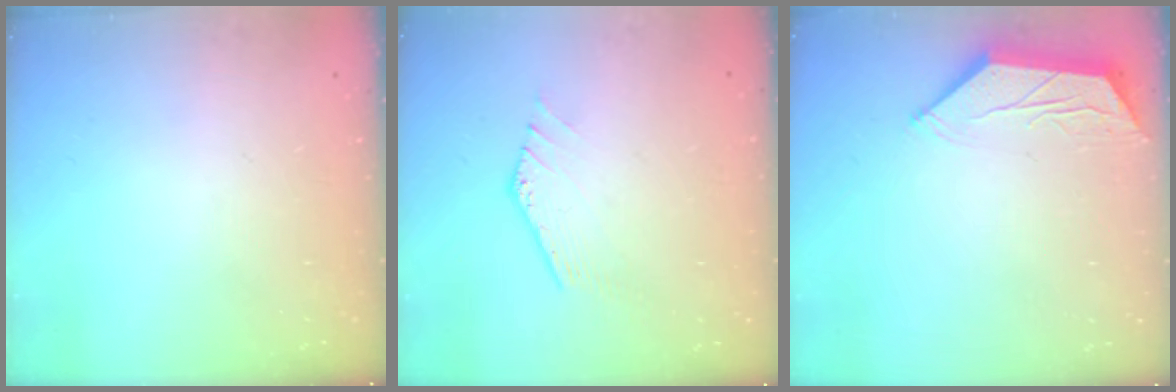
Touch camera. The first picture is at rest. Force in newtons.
{"total": 0.0}
{"total": 5.1, "press": 5.0, "slide": 0.4}